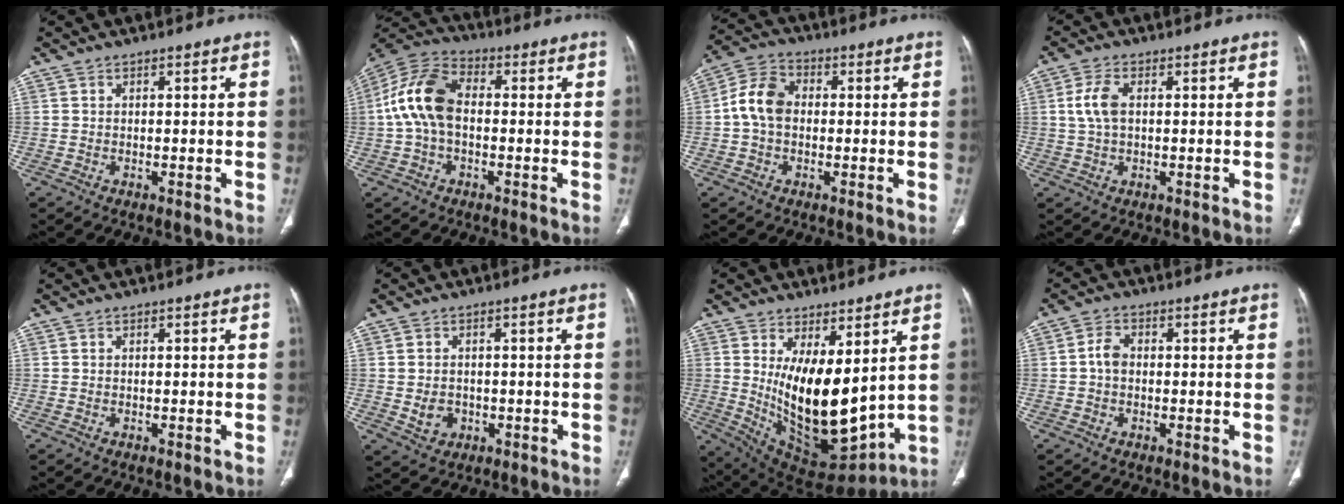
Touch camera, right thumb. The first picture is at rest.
{"total": 12.3, "force": [-0.1, 7.8, 9.6], "torque": [-0.194, 0.033, -0.012]}
{"total": 8.1, "force": [0.0, 5.9, 5.5], "torque": [-0.102, 0.024, -0.010]}
{"total": 5.1, "force": [0.7, 2.8, 4.2], "torque": [-0.100, 0.008, 0.013]}
{"total": 0.0}
{"total": 3.9, "force": [-0.6, 3.3, 2.1], "torque": [-0.024, 0.002, -0.003]}
{"total": 17.4, "force": [3.4, 7.8, 15.2], "torque": [-0.230, -0.056, 0.087]}
{"total": 3.1, "force": [-0.1, 2.2, 2.1], "torque": [-0.038, 0.009, -0.008]}